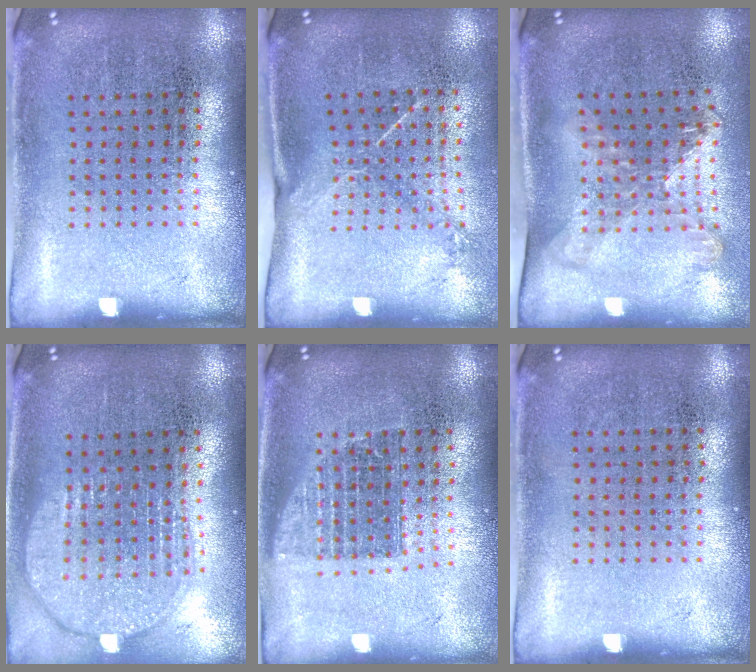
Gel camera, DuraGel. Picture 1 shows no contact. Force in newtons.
{"total": 1.5, "press": 1.0, "slide": 1.0}
{"total": 1.7, "press": 1.3, "slide": 1.1}
{"total": 2.0, "press": 1.6, "slide": 1.1}
{"total": 1.4, "press": 1.2, "slide": 0.7}
{"total": 0.0}